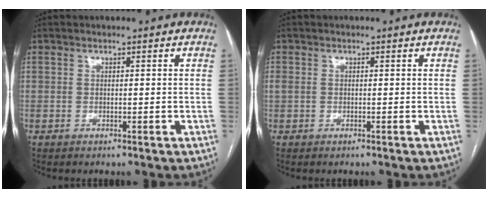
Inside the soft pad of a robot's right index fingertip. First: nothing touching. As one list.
[{"total": 0.8, "force": [0.1, 0.6, 0.4], "torque": [-0.014, 0.012, 0.006]}]